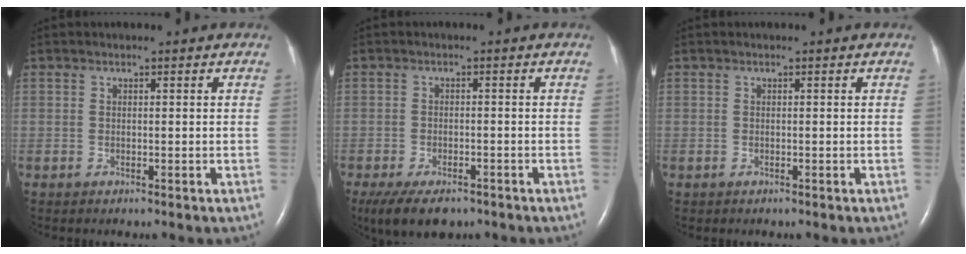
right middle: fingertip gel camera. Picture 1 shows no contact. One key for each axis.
{"total": 7.7, "fx": -5.6, "fy": 3.2, "fz": 4.3, "tx": -0.073, "ty": -0.008, "tz": -0.086}
{"total": 0.0}